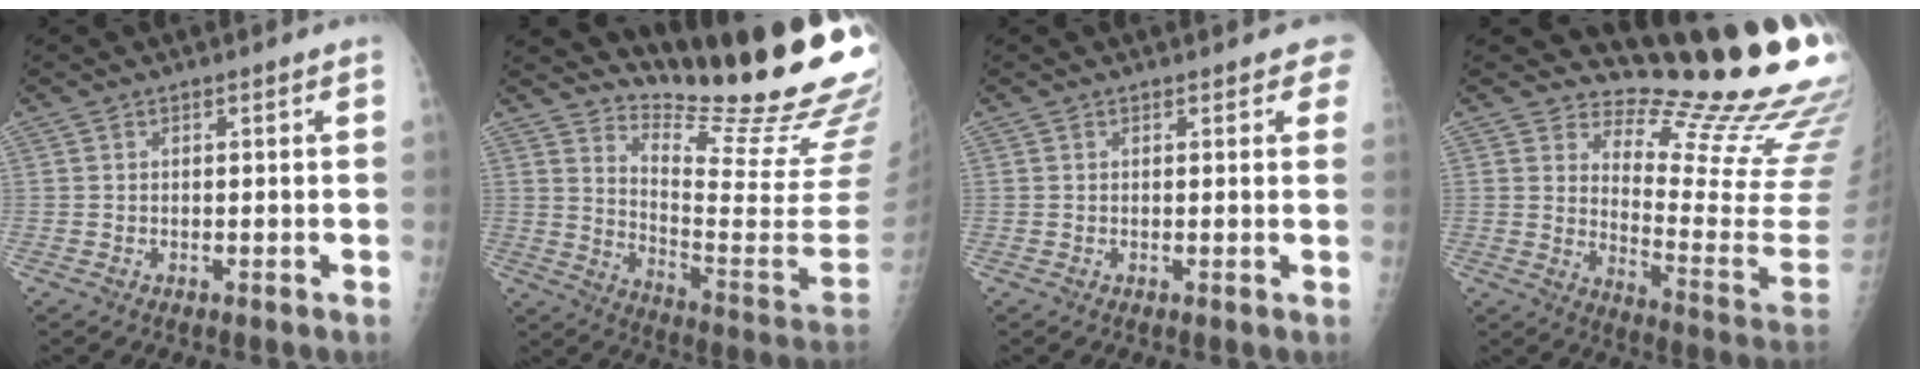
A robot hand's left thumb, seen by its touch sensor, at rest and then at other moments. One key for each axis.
{"total": 23.5, "fx": 19.8, "fy": 3.2, "fz": 12.3, "tx": -0.153, "ty": -0.184, "tz": 0.272}
{"total": 2.4, "fx": 1.7, "fy": 1.3, "fz": 1.1, "tx": 0.014, "ty": -0.002, "tz": 0.008}
{"total": 19.7, "fx": 17.4, "fy": 3.4, "fz": 8.5, "tx": -0.081, "ty": -0.191, "tz": 0.225}